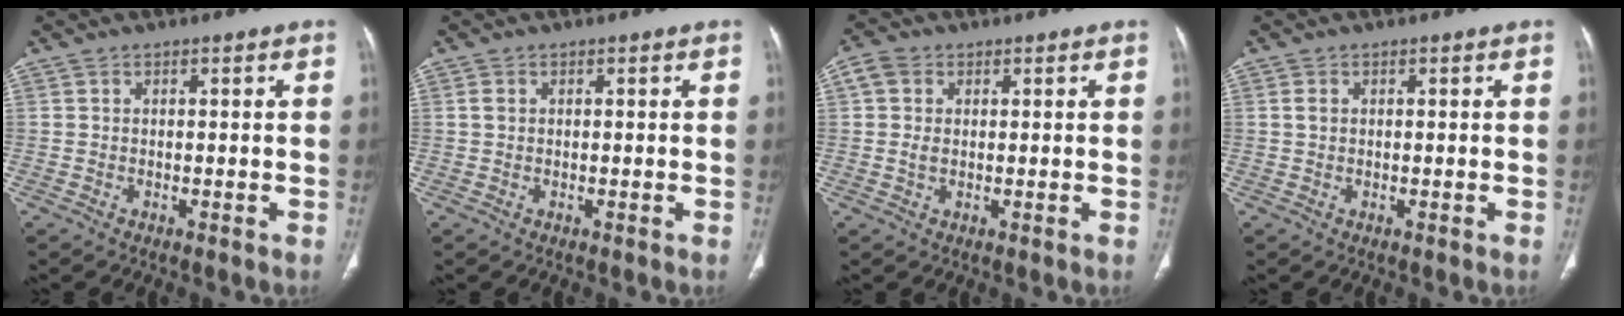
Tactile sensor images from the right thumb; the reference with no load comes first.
{"total": 0.9, "force": [0.2, 0.7, 0.6], "torque": [-0.014, 0.004, 0.006]}
{"total": 3.9, "force": [0.9, 3.0, 2.4], "torque": [-0.049, 0.006, 0.014]}
{"total": 1.1, "force": [0.2, 0.8, 0.8], "torque": [-0.015, 0.002, 0.007]}